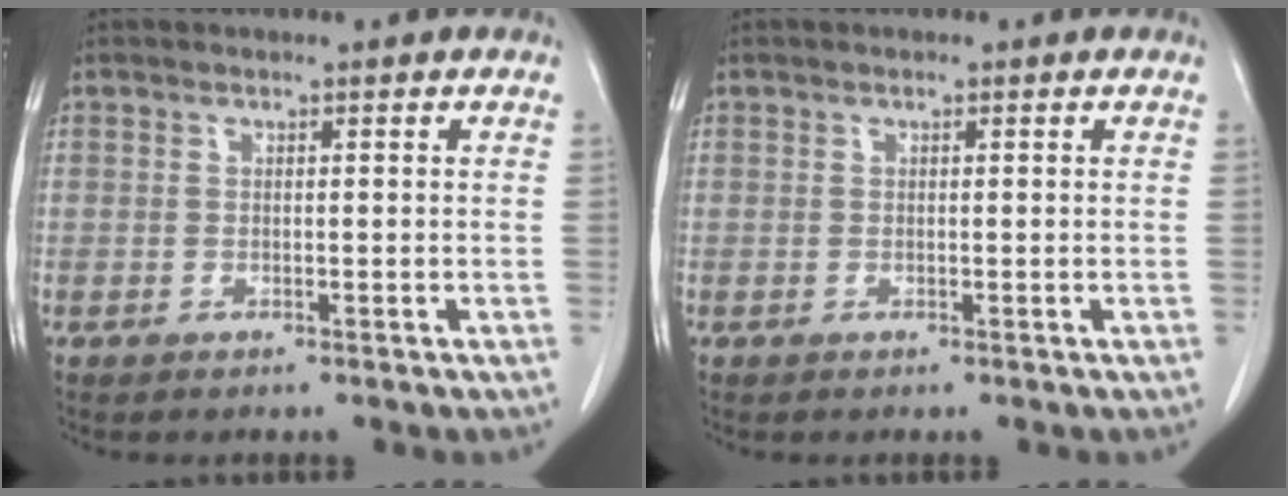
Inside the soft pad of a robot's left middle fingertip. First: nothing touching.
{"total": 0.0}